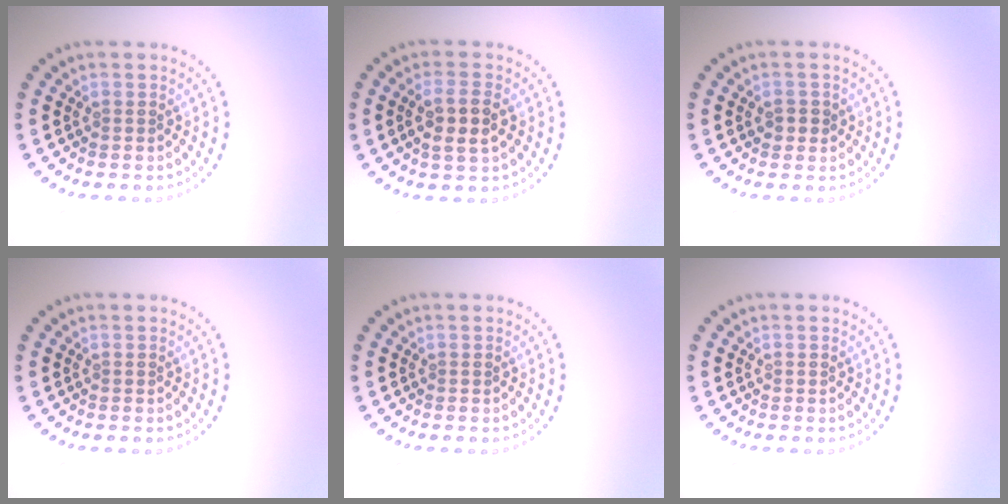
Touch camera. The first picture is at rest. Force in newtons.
{"total": 3.0, "press": 2.8, "slide": 0.9}
{"total": 1.3, "press": 1.2, "slide": 0.5}
{"total": 0.0}
{"total": 0.0}
{"total": 0.0}